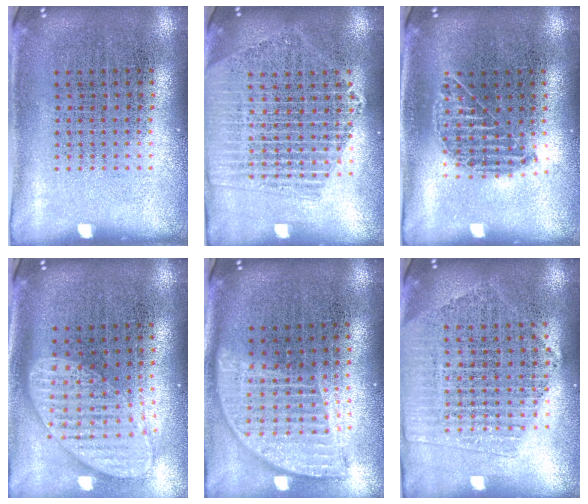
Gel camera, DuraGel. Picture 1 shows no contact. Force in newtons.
{"total": 2.1, "press": 1.9, "slide": 0.9}
{"total": 1.0, "press": 0.9, "slide": 0.3}
{"total": 1.9, "press": 1.5, "slide": 1.1}
{"total": 1.9, "press": 1.5, "slide": 1.2}
{"total": 2.0, "press": 1.8, "slide": 0.9}